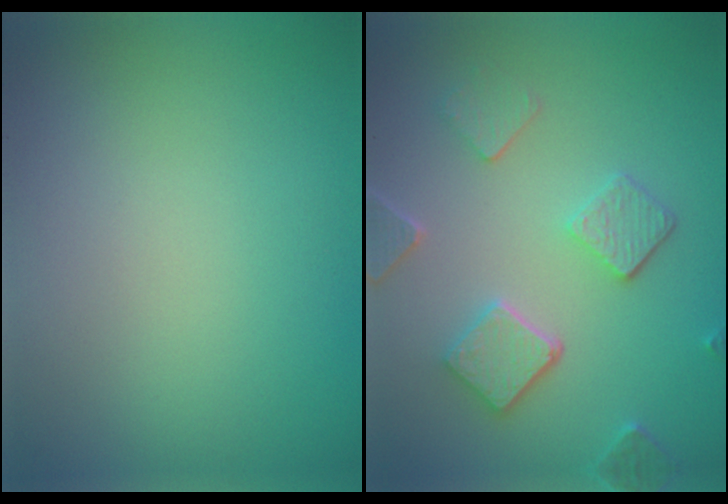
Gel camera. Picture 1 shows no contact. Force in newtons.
{"total": 4.8, "press": 3.7, "slide": 3.0}